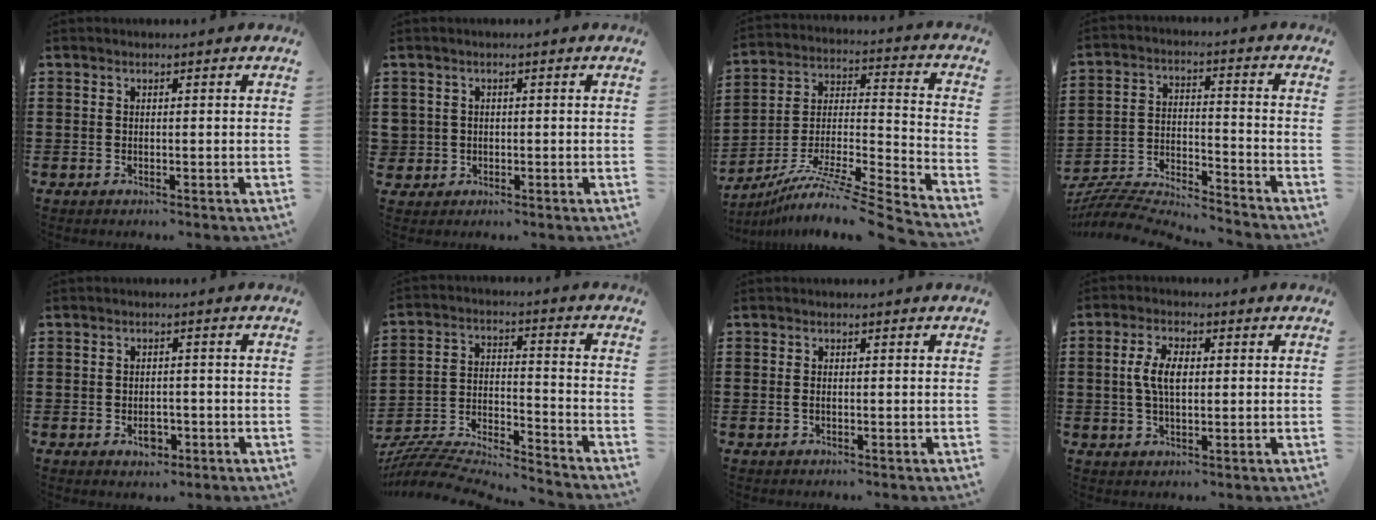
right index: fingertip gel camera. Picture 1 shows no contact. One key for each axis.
{"total": 1.6, "fx": -0.2, "fy": 1.6, "fz": -0.1, "tx": -0.006, "ty": 0.007, "tz": -0.008}
{"total": 9.0, "fx": -7.2, "fy": -0.1, "fz": 5.3, "tx": -0.095, "ty": -0.005, "tz": -0.150}
{"total": 6.2, "fx": -6.1, "fy": 0.4, "fz": 1.0, "tx": -0.033, "ty": -0.008, "tz": -0.128}
{"total": 2.9, "fx": -1.1, "fy": 1.9, "fz": 1.9, "tx": -0.027, "ty": -0.002, "tz": -0.022}
{"total": 5.9, "fx": -5.7, "fy": 0.5, "fz": 1.4, "tx": -0.039, "ty": -0.013, "tz": -0.120}
{"total": 0.8, "fx": -0.1, "fy": 0.3, "fz": 0.7, "tx": -0.016, "ty": -0.001, "tz": -0.002}
{"total": 5.1, "fx": 0.4, "fy": 2.4, "fz": 4.4, "tx": -0.096, "ty": 0.007, "tz": 0.002}